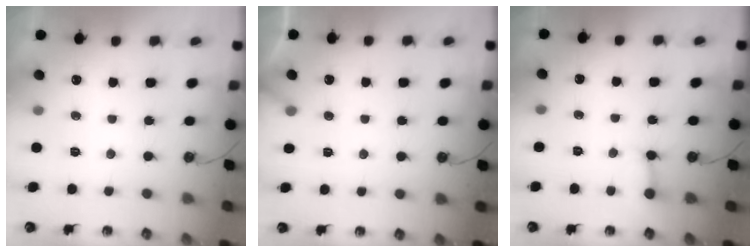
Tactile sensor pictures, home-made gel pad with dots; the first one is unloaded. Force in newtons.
{"total": 3.7, "press": 3.7, "slide": 0.3}
{"total": 3.0, "press": 3.0, "slide": 0.2}